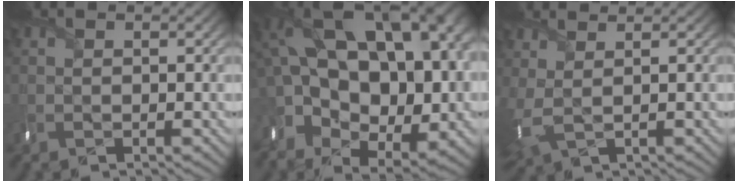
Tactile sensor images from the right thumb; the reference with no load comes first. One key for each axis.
{"total": 18.5, "fx": 1.0, "fy": 11.4, "fz": 14.6, "tx": -0.248, "ty": -0.016, "tz": 0.051}
{"total": 3.5, "fx": 1.2, "fy": 1.6, "fz": 2.9, "tx": -0.081, "ty": -0.003, "tz": 0.035}